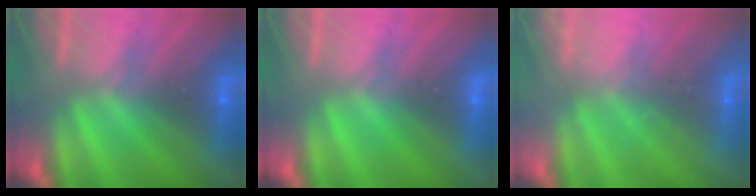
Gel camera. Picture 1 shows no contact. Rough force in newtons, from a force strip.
{"total": 0.0}
{"total": 2.4}